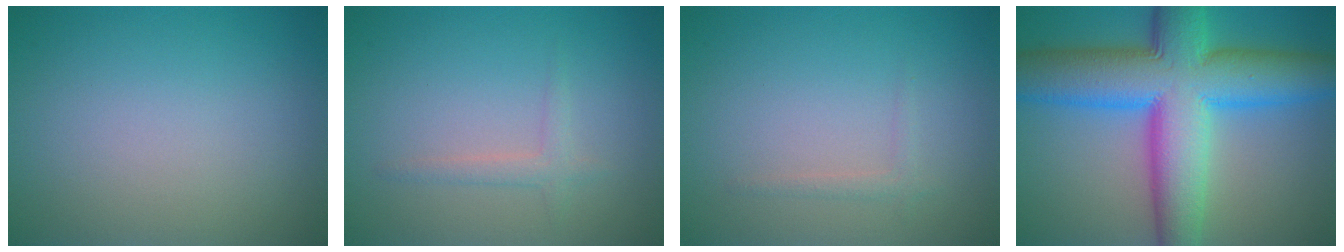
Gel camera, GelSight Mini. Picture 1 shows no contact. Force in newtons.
{"total": 1.3, "press": 1.3, "slide": 0.0}
{"total": 0.9, "press": 0.9, "slide": 0.0}
{"total": 13.6, "press": 13.6, "slide": 0.4}